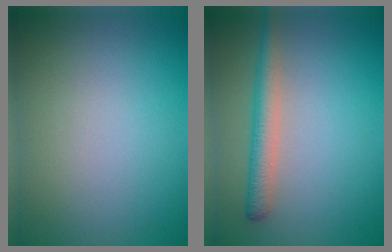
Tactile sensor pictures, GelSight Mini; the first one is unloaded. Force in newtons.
{"total": 2.8, "press": 2.8, "slide": 0.1}